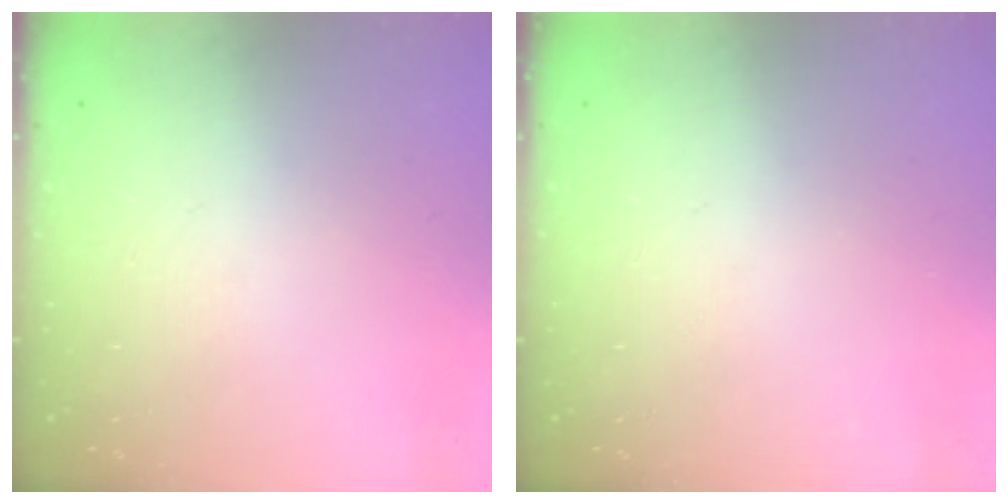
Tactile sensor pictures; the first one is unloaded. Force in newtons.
{"total": 0.0}